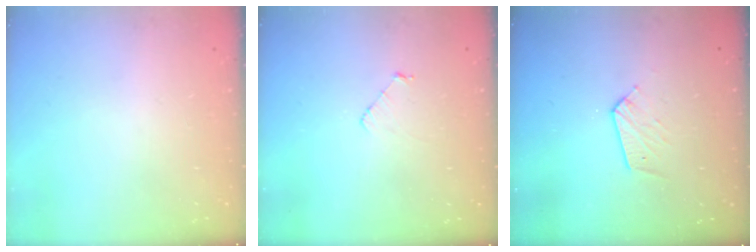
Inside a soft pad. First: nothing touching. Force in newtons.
{"total": 3.2, "press": 3.2, "slide": 0.2}
{"total": 5.1, "press": 5.0, "slide": 0.5}